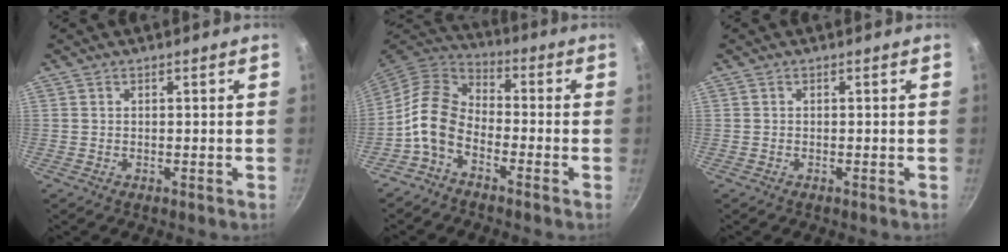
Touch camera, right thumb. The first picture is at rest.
{"total": 9.8, "force": [-4.0, 6.3, 6.4], "torque": [-0.119, 0.051, -0.096]}
{"total": 0.0}